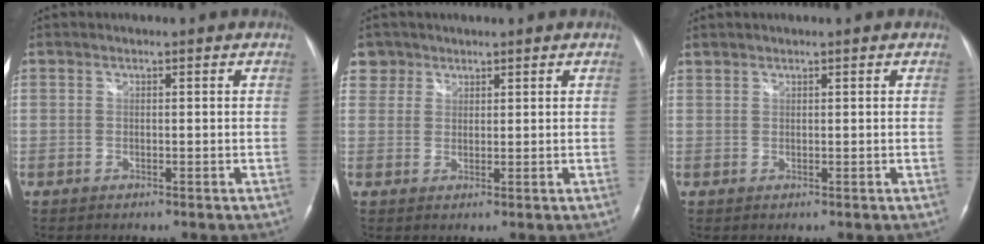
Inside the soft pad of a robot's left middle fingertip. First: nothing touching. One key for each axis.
{"total": 3.1, "fx": 2.1, "fy": 2.3, "fz": -0.6, "tx": 0.021, "ty": 0.007, "tz": 0.035}
{"total": 0.7, "fx": 0.7, "fy": 0.0, "fz": 0.0, "tx": -0.008, "ty": 0.007, "tz": 0.018}